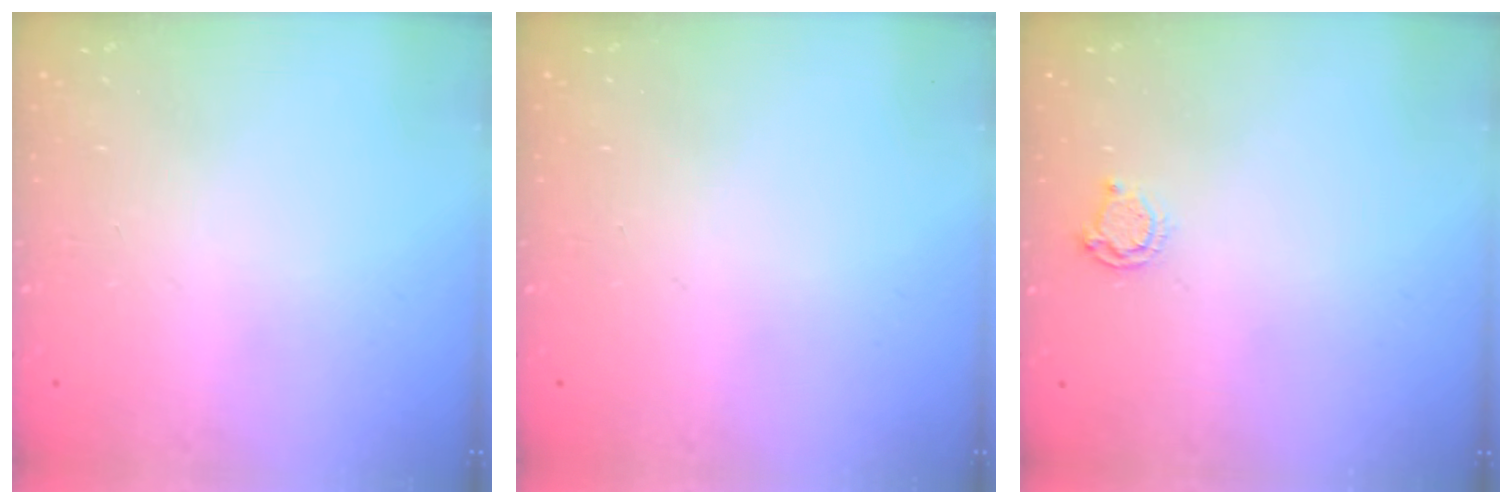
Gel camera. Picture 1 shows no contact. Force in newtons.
{"total": 0.0}
{"total": 4.6, "press": 4.6, "slide": 0.6}